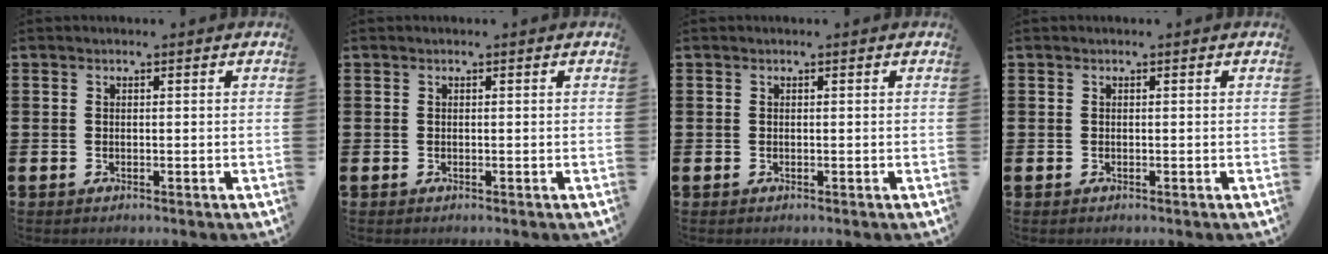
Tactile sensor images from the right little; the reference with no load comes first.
{"total": 0.0}
{"total": 0.0}
{"total": 0.0}